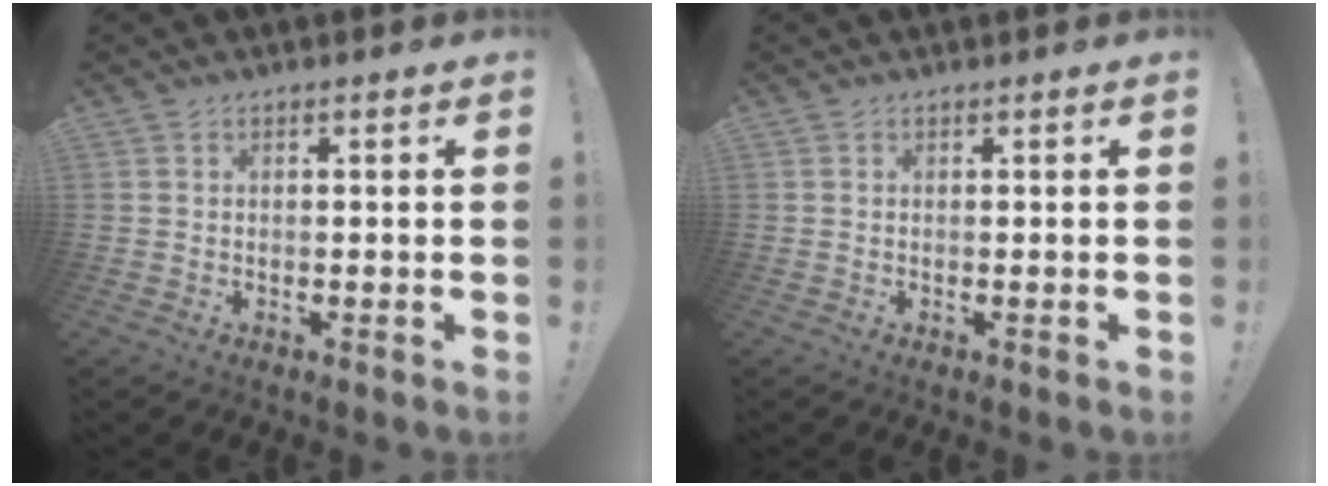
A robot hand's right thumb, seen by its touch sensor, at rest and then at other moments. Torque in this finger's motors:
{"motor_torque": [0.00, 0.00, 0.02, 0.00, 0.00]}